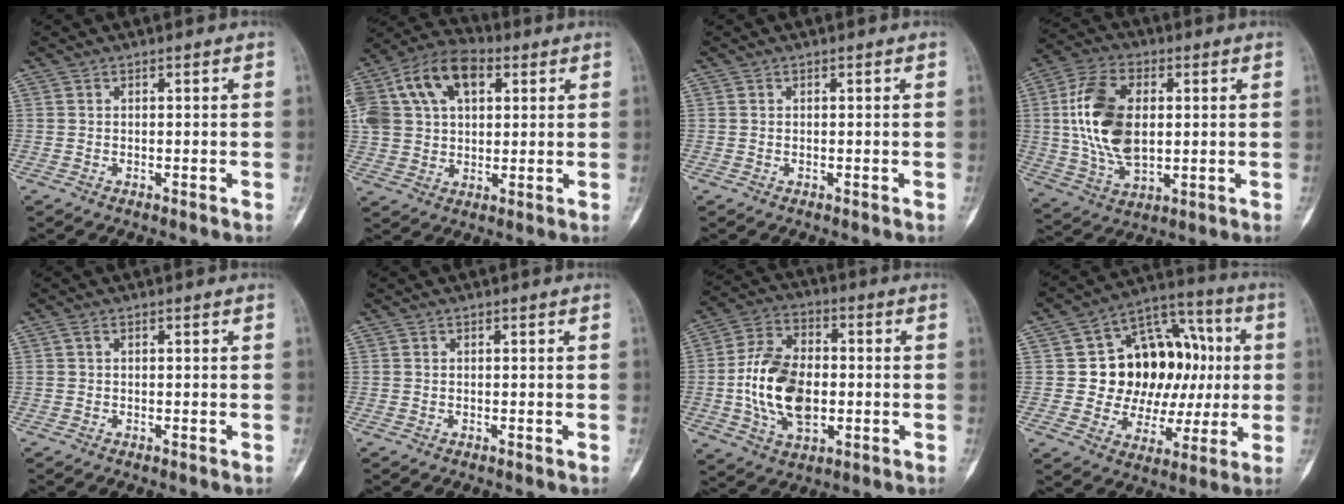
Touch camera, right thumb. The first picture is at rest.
{"total": 20.3, "force": [6.7, 13.4, 13.8], "torque": [-0.278, 0.035, 0.115]}
{"total": 0.0}
{"total": 16.2, "force": [1.8, 9.5, 13.0], "torque": [-0.244, -0.002, 0.036]}
{"total": 0.8, "force": [0.2, 0.5, 0.6], "torque": [-0.016, 0.003, 0.005]}
{"total": 0.0}
{"total": 15.8, "force": [-1.6, 9.9, 12.1], "torque": [-0.213, 0.015, -0.026]}
{"total": 20.7, "force": [1.9, 15.3, 13.8], "torque": [-0.132, 0.034, 0.040]}